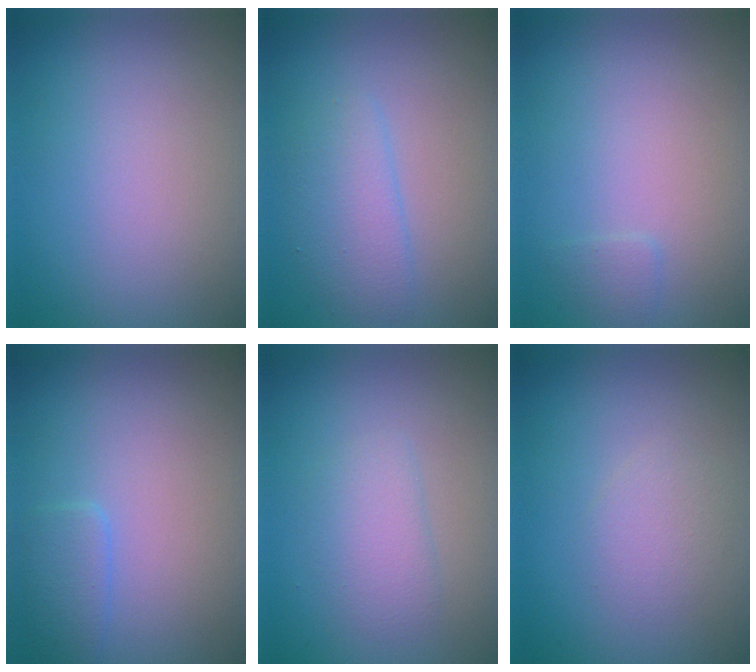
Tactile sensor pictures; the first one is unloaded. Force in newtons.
{"total": 2.8, "press": 2.8, "slide": 0.1}
{"total": 0.8, "press": 0.8, "slide": 0.0}
{"total": 1.7, "press": 1.7, "slide": 0.3}
{"total": 2.2, "press": 2.2, "slide": 0.1}
{"total": 1.6, "press": 1.6, "slide": 0.1}